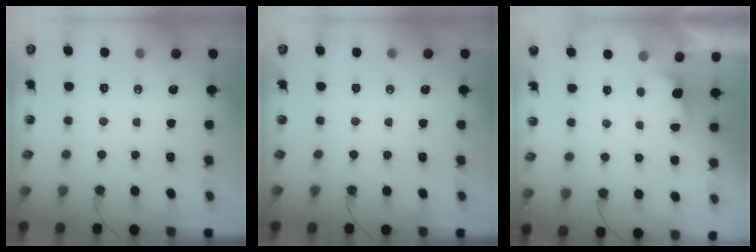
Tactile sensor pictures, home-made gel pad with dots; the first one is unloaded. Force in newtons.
{"total": 0.0}
{"total": 1.6, "press": 1.4, "slide": 0.8}